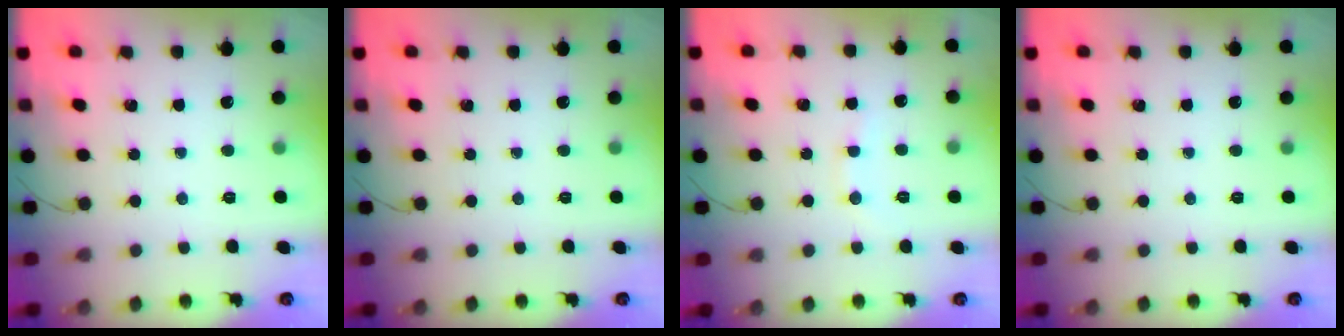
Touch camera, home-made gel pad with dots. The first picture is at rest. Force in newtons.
{"total": 0.0}
{"total": 6.2, "press": 6.0, "slide": 1.5}
{"total": 0.0}